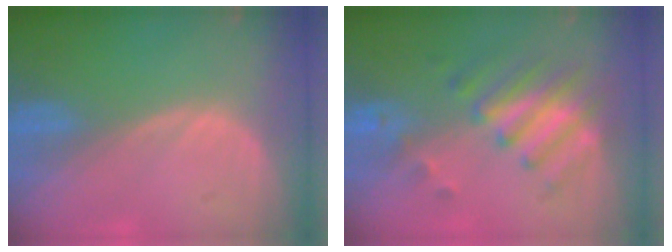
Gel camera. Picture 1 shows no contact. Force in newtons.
{"total": 8.1, "press": 7.0, "slide": 3.9}